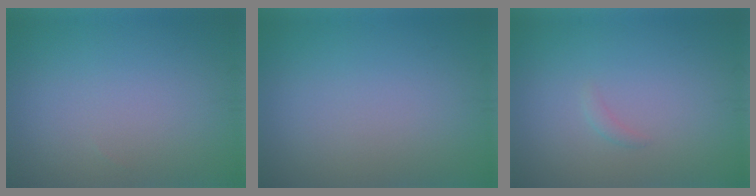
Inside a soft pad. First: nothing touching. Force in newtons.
{"total": 0.0}
{"total": 0.6, "press": 0.6, "slide": 0.0}